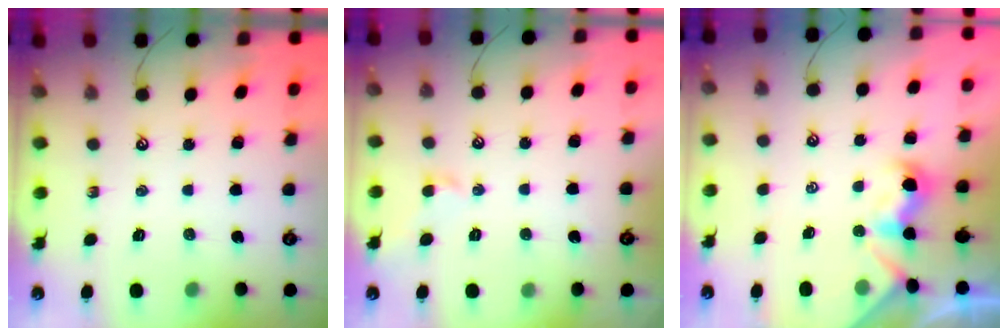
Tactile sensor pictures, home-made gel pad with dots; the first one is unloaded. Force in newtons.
{"total": 0.7, "press": 0.4, "slide": 0.6}
{"total": 2.3, "press": 2.2, "slide": 0.8}